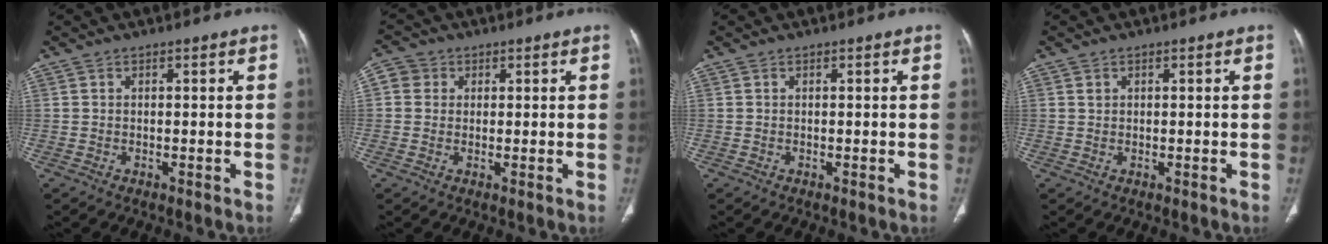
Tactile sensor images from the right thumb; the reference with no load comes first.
{"total": 3.5, "force": [0.9, 3.3, 0.8], "torque": [0.000, 0.003, 0.012]}
{"total": 0.0}
{"total": 0.7, "force": [0.4, 0.5, 0.3], "torque": [0.004, -0.002, 0.007]}